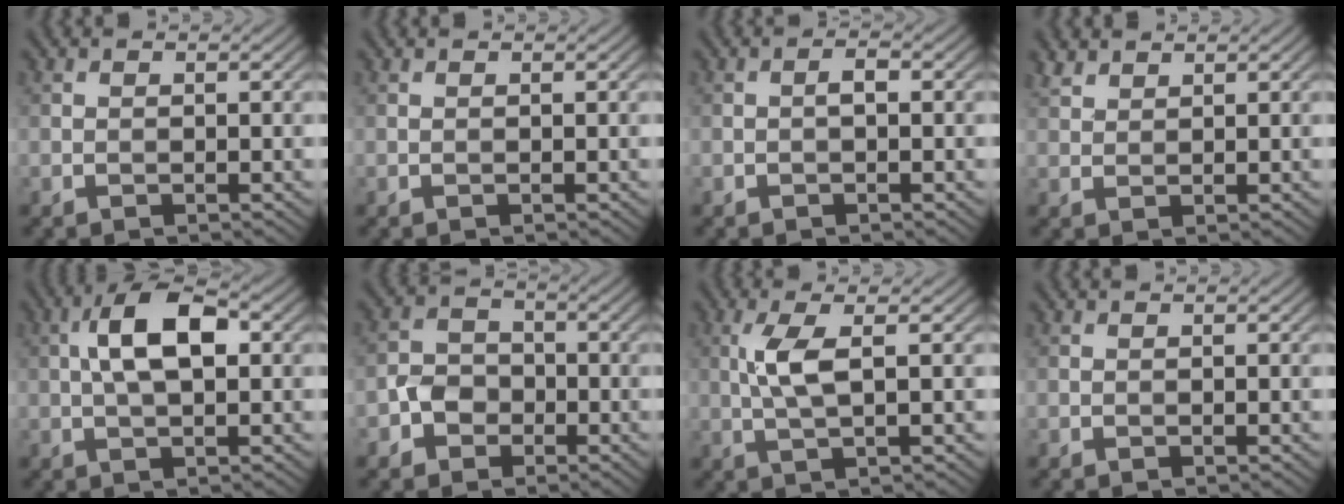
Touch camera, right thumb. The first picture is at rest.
{"total": 0.0}
{"total": 1.1, "force": [-0.2, 0.4, 1.0], "torque": [-0.019, 0.005, -0.005]}
{"total": 2.1, "force": [1.8, 0.9, 0.8], "torque": [-0.022, 0.005, 0.042]}
{"total": 7.7, "force": [1.1, 3.4, 6.8], "torque": [-0.134, 0.016, 0.013]}
{"total": 3.9, "force": [-1.7, 3.1, 1.5], "torque": [-0.029, 0.004, -0.039]}
{"total": 4.5, "force": [0.8, 1.1, 4.3], "torque": [-0.097, 0.005, 0.017]}
{"total": 0.0}